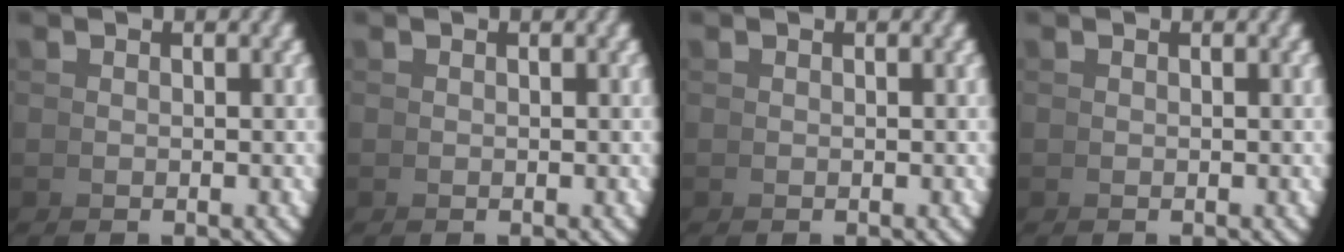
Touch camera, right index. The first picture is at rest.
{"total": 0.0}
{"total": 0.0}
{"total": 0.0}